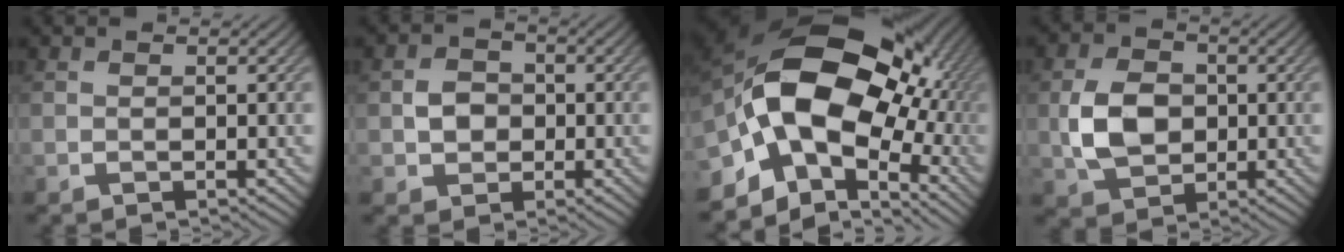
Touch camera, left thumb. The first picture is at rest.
{"total": 3.1, "force": [-0.4, 2.8, 1.4], "torque": [-0.027, 0.001, -0.013]}
{"total": 18.1, "force": [-0.8, 12.4, 13.2], "torque": [-0.231, -0.009, -0.008]}
{"total": 6.5, "force": [-0.3, 4.9, 4.3], "torque": [-0.100, -0.001, -0.008]}